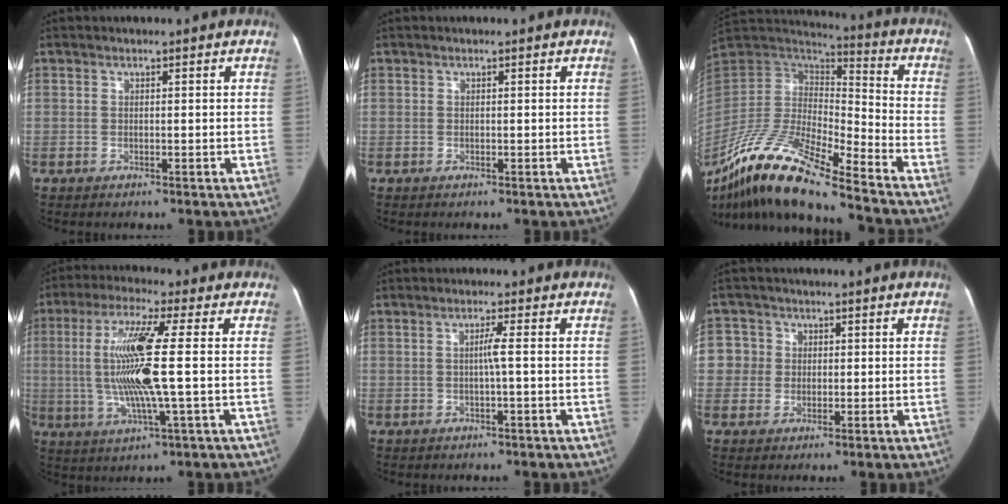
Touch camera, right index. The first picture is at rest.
{"total": 0.0}
{"total": 18.3, "force": [-13.8, 2.5, 11.7], "torque": [-0.232, 0.010, -0.256]}
{"total": 12.4, "force": [0.1, 0.0, 12.4], "torque": [-0.256, 0.001, 0.000]}
{"total": 1.9, "force": [-0.2, -0.5, 1.8], "torque": [-0.032, 0.001, -0.004]}
{"total": 4.3, "force": [0.2, 4.2, 0.3], "torque": [0.002, 0.018, 0.007]}